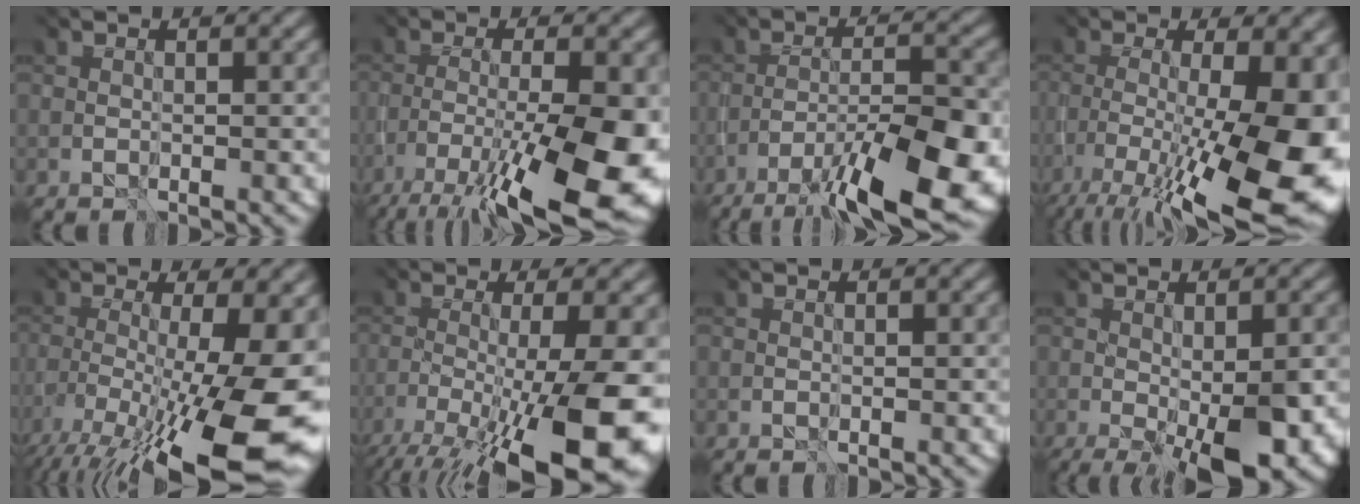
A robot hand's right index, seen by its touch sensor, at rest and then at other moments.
{"total": 13.0, "force": [-7.4, 3.2, 10.2], "torque": [-0.182, -0.009, -0.112]}
{"total": 11.2, "force": [-7.8, 2.3, 7.8], "torque": [-0.145, -0.002, -0.110]}
{"total": 17.7, "force": [-7.3, 6.0, 14.9], "torque": [-0.237, -0.004, -0.099]}
{"total": 18.1, "force": [-7.9, 6.5, 14.9], "torque": [-0.245, -0.020, -0.099]}
{"total": 15.2, "force": [-7.2, 4.6, 12.6], "torque": [-0.221, -0.014, -0.092]}
{"total": 0.0}
{"total": 9.7, "force": [-4.0, 3.3, 8.2], "torque": [-0.119, -0.018, -0.035]}